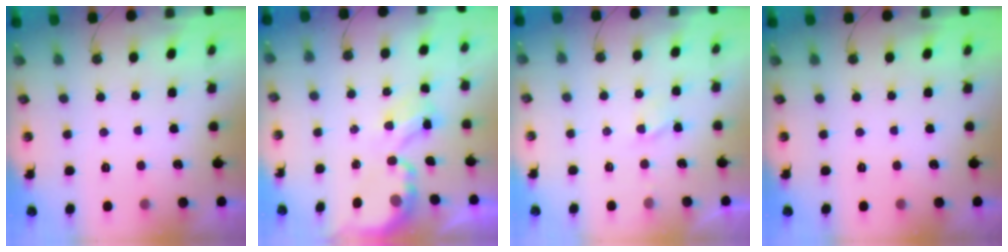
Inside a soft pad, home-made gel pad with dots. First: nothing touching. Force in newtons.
{"total": 3.9, "press": 3.9, "slide": 0.2}
{"total": 1.9, "press": 1.9, "slide": 0.4}
{"total": 0.0}